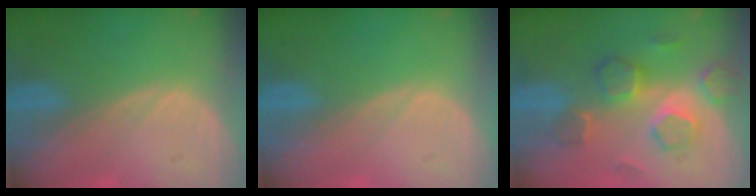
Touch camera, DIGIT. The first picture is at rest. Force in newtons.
{"total": 0.0}
{"total": 8.5, "press": 7.6, "slide": 3.8}